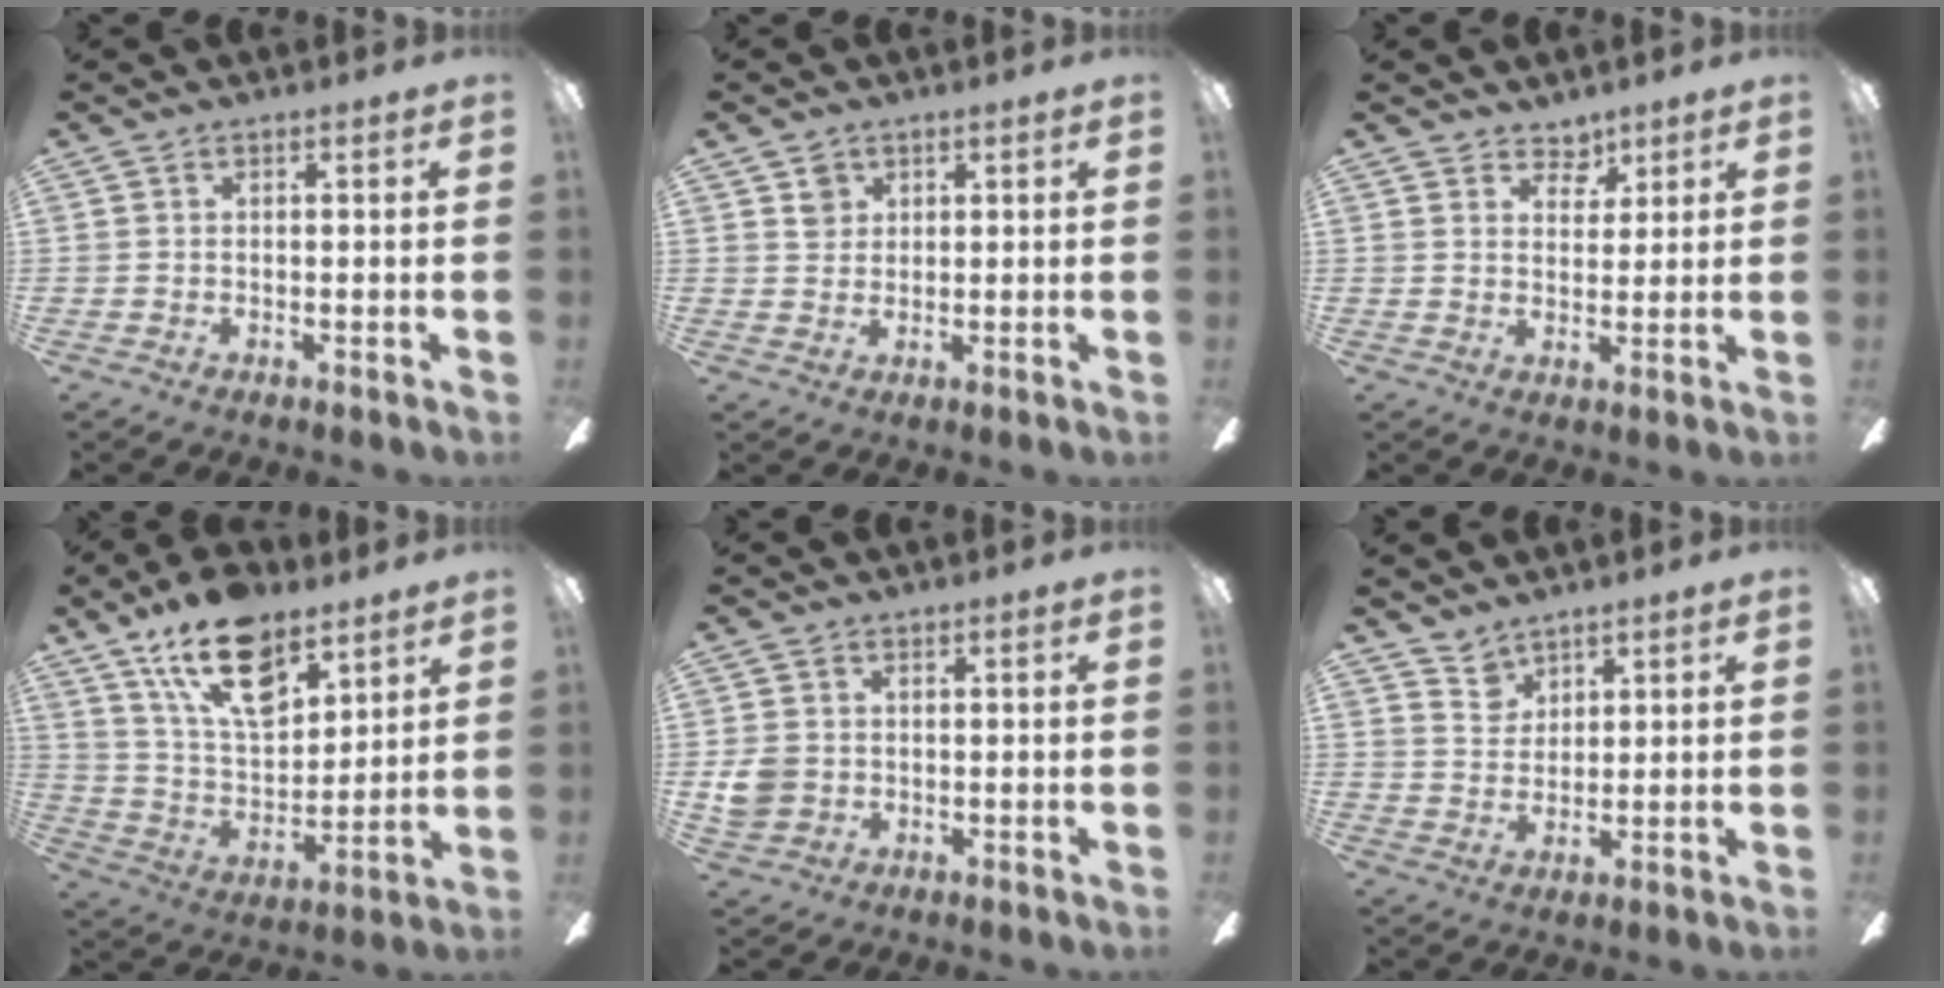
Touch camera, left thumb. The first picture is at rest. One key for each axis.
{"total": 3.2, "fx": 1.9, "fy": 2.5, "fz": 0.9, "tx": -0.008, "ty": -0.004, "tz": 0.033}
{"total": 4.4, "fx": 3.5, "fy": 2.6, "fz": 0.7, "tx": -0.004, "ty": -0.021, "tz": 0.061}
{"total": 18.5, "fx": 11.6, "fy": 9.4, "fz": 11.1, "tx": -0.190, "ty": -0.052, "tz": 0.207}
{"total": 5.0, "fx": 0.1, "fy": 4.6, "fz": 2.1, "tx": -0.032, "ty": 0.005, "tz": 0.005}
{"total": 4.3, "fx": 3.6, "fy": 2.3, "fz": 0.4, "tx": -0.002, "ty": -0.018, "tz": 0.067}